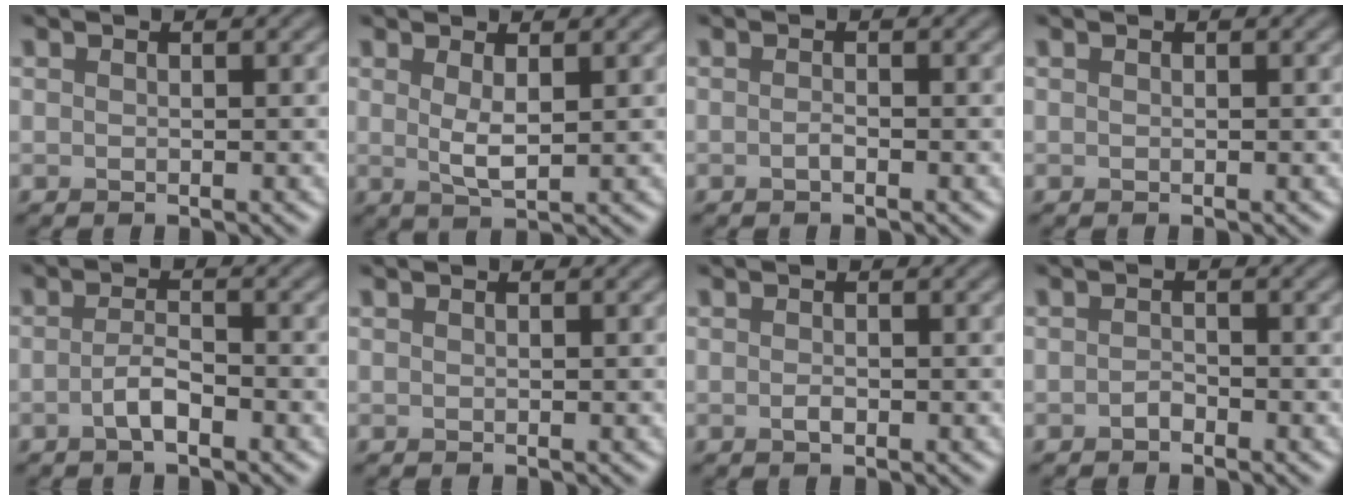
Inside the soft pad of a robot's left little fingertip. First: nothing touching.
{"total": 2.1, "force": [0.8, 0.5, 1.9], "torque": [-0.038, -0.005, 0.017]}
{"total": 0.6, "force": [-0.3, 0.1, 0.5], "torque": [-0.011, 0.001, -0.006]}
{"total": 0.0}
{"total": 2.0, "force": [-1.0, 0.6, 1.7], "torque": [-0.034, 0.004, -0.022]}
{"total": 0.0}
{"total": 0.8, "force": [-0.3, 0.4, 0.6], "torque": [-0.014, -0.001, -0.006]}
{"total": 0.8, "force": [-0.6, 0.4, 0.4], "torque": [-0.009, 0.000, -0.013]}